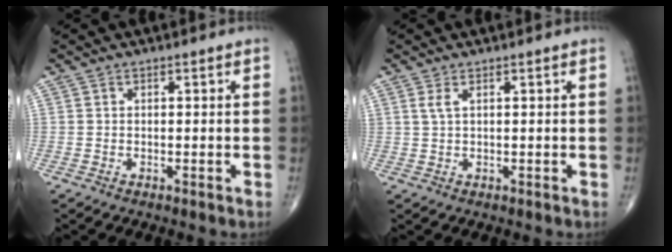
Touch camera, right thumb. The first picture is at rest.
{"total": 1.4, "force": [0.7, 0.3, 1.2], "torque": [-0.030, 0.005, 0.017]}